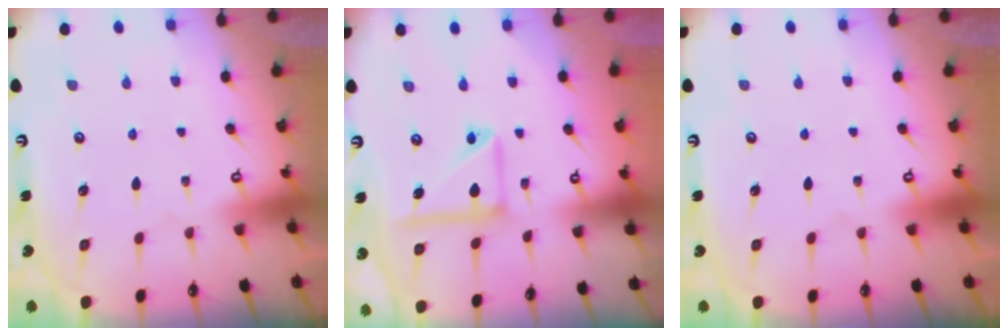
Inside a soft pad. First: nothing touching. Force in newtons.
{"total": 12.7, "press": 12.6, "slide": 1.7}
{"total": 0.0}